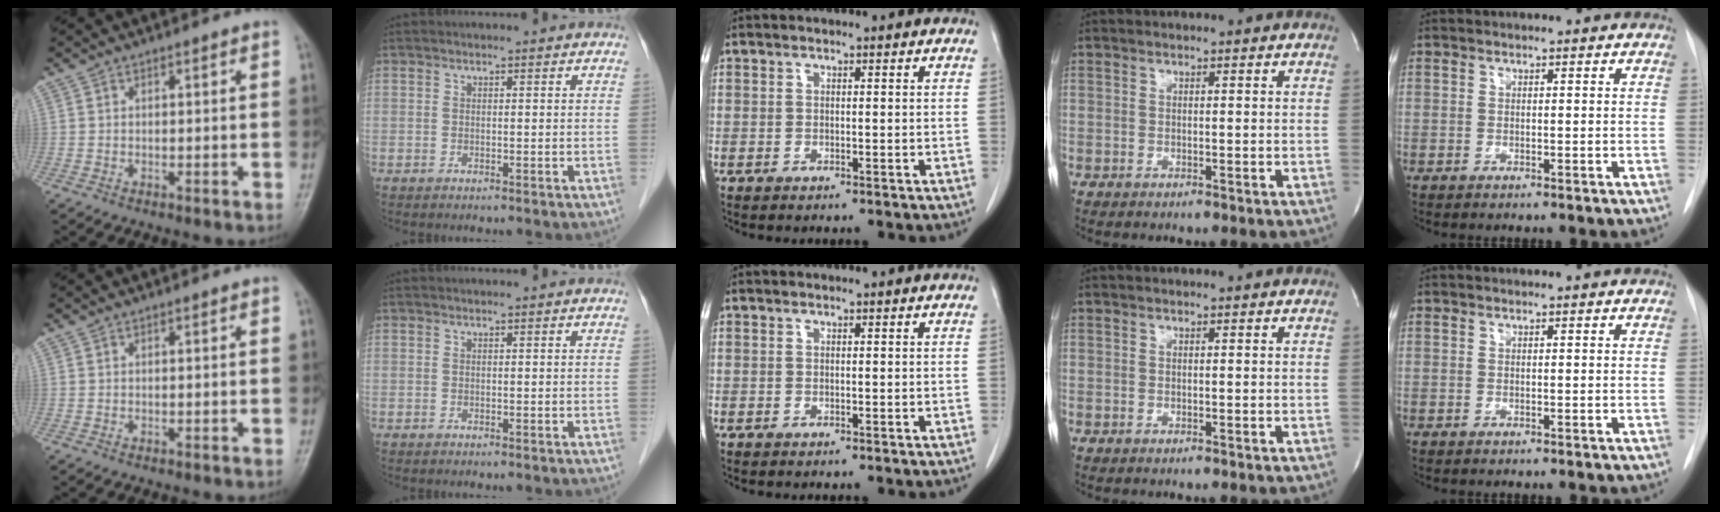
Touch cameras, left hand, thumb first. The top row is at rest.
{}